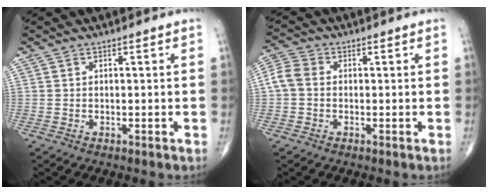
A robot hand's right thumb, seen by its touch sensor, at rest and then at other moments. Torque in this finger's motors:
{"motor_torque": [-0.13, 0.20, -0.01, -0.04, 0.02]}